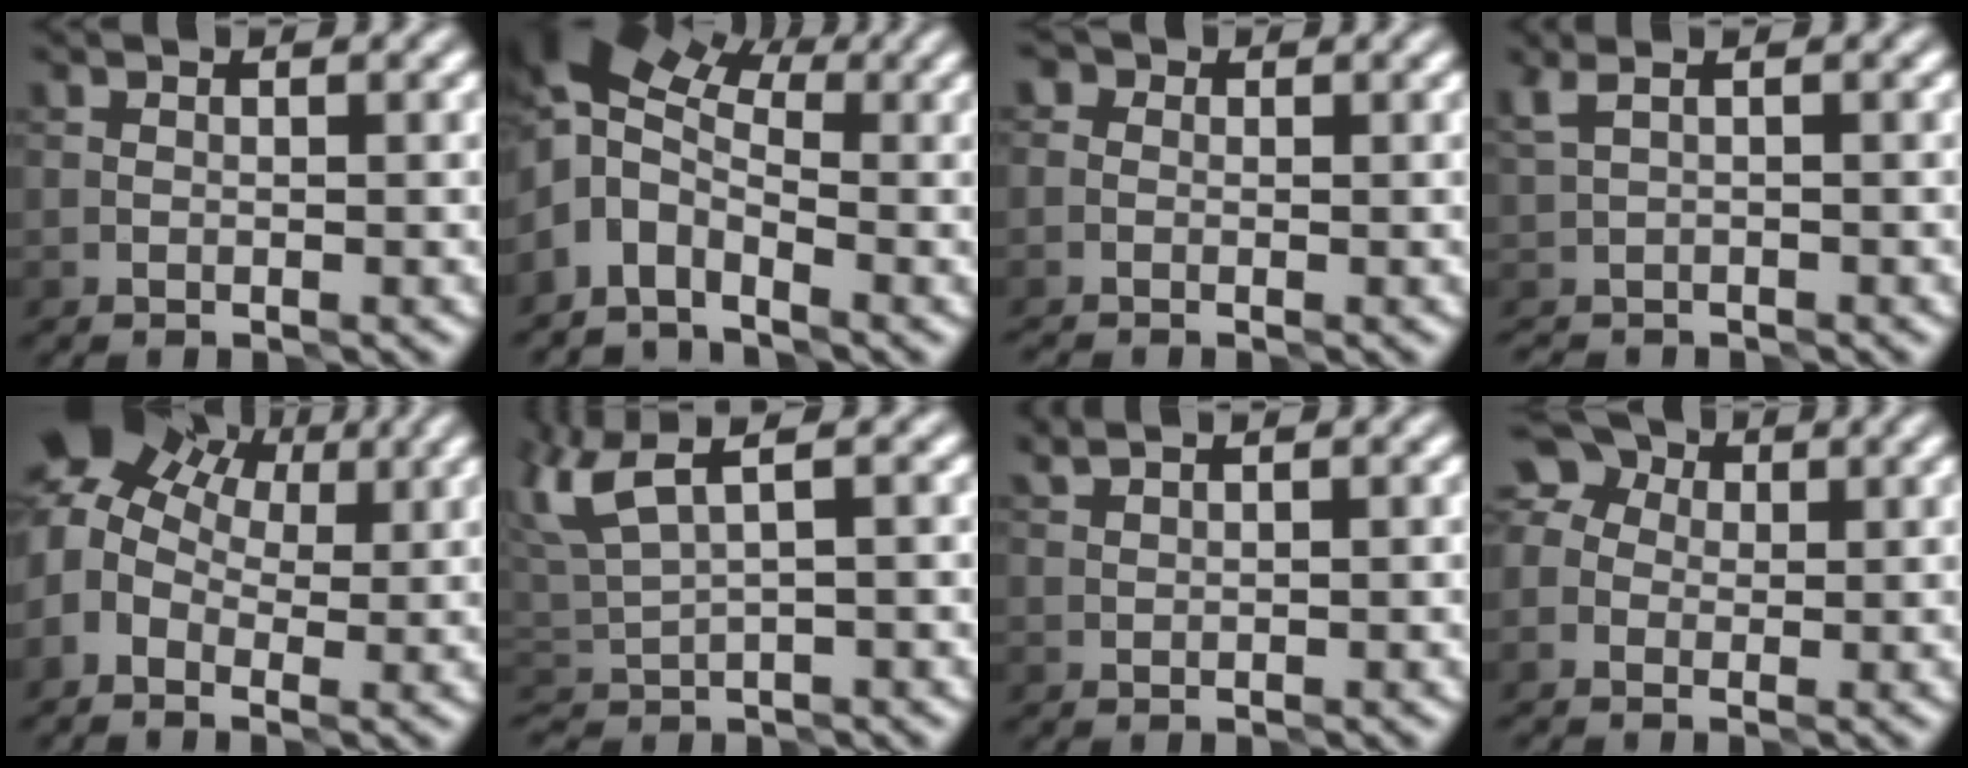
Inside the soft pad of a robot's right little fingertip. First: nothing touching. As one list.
[{"total": 6.4, "force": [-0.3, 4.0, 5.0], "torque": [-0.096, 0.016, -0.032]}, {"total": 1.9, "force": [-0.3, 1.7, 0.8], "torque": [-0.004, 0.009, -0.026]}, {"total": 1.2, "force": [-0.5, 0.4, 1.0], "torque": [-0.021, -0.009, -0.009]}, {"total": 7.7, "force": [2.3, 5.4, 4.9], "torque": [-0.096, 0.025, 0.030]}, {"total": 4.3, "force": [2.8, 1.1, 3.1], "torque": [-0.075, 0.015, 0.060]}, {"total": 0.9, "force": [0.9, 0.1, 0.1], "torque": [-0.001, 0.006, 0.017]}, {"total": 5.7, "force": [1.1, 5.0, 2.6], "torque": [-0.049, 0.032, -0.017]}]